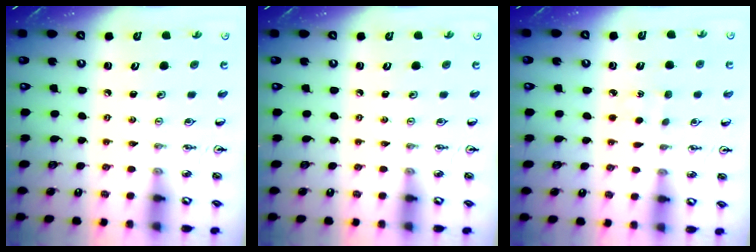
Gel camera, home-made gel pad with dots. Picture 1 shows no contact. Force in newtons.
{"total": 0.0}
{"total": 1.5, "press": 1.5, "slide": 0.2}